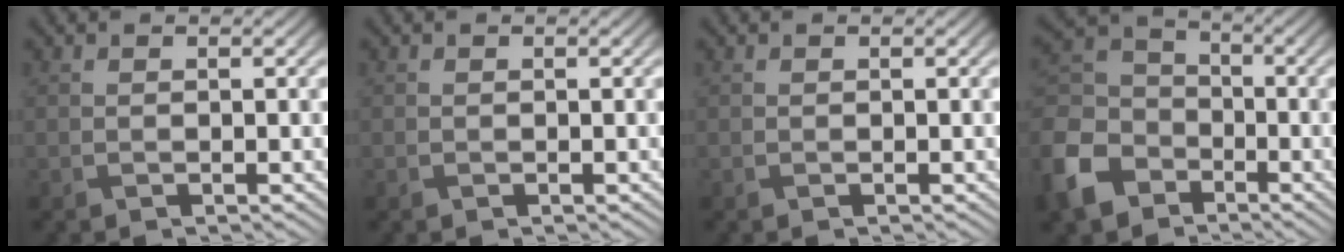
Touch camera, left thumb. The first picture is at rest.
{"total": 0.0}
{"total": 0.0}
{"total": 11.4, "force": [-6.3, 8.1, 5.1], "torque": [-0.159, -0.021, -0.147]}